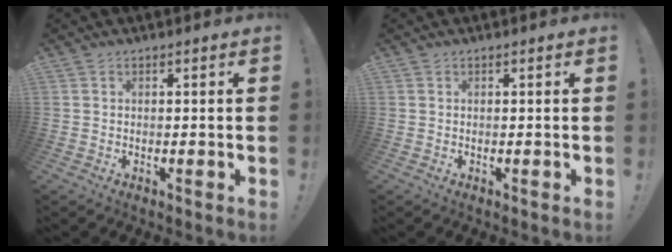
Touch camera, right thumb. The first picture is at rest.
{"total": 0.0}